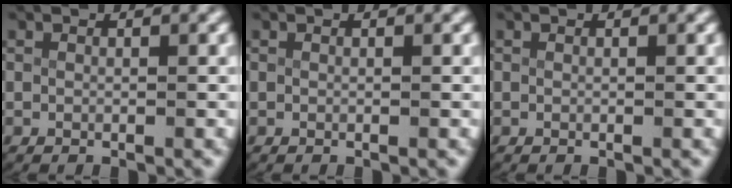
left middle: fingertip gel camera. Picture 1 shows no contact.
{"total": 0.0}
{"total": 0.0}